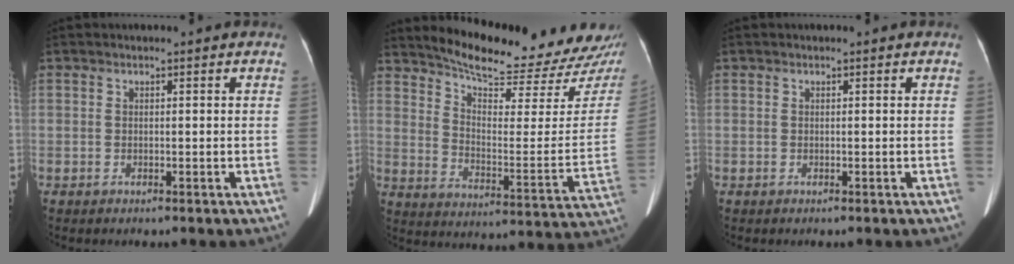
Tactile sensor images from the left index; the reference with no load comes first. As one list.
[{"total": 23.0, "force": [21.4, 3.6, 7.7], "torque": [-0.115, -0.076, 0.275]}, {"total": 0.0}]